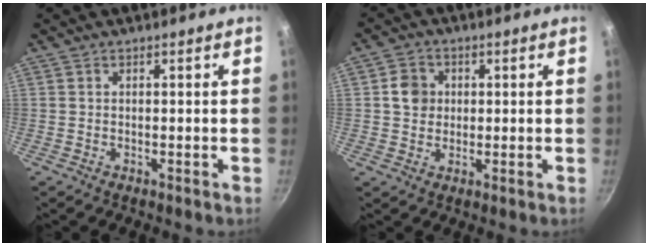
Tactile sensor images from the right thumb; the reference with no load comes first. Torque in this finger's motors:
{"motor_torque": [-0.05, 1.11, 0.31, 0.17, -0.01]}